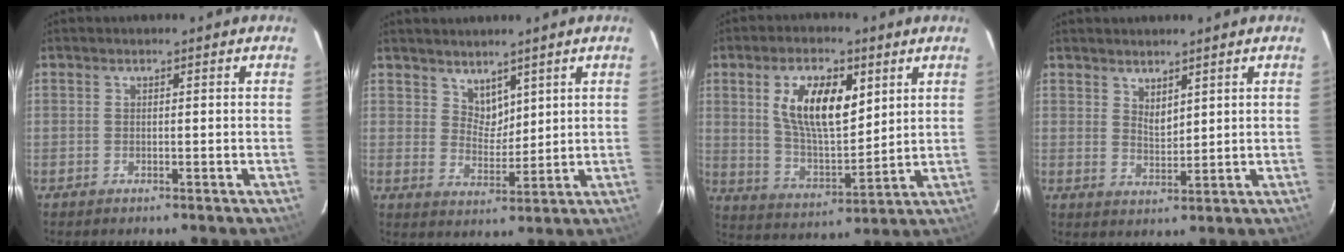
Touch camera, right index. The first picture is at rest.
{"total": 4.5, "force": [3.5, 2.6, 1.2], "torque": [-0.010, 0.001, 0.067]}
{"total": 13.5, "force": [5.0, 6.0, 11.0], "torque": [-0.201, 0.007, 0.099]}
{"total": 3.2, "force": [2.5, 1.2, 1.6], "torque": [-0.024, -0.004, 0.045]}